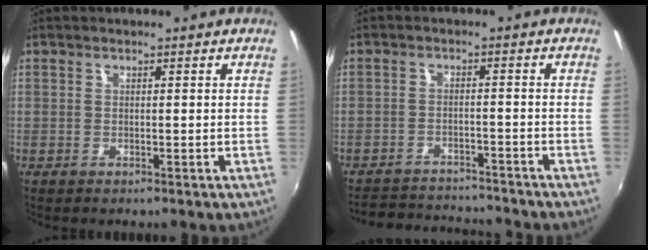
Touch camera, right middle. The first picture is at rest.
{"total": 11.2, "force": [-10.6, 1.9, 3.0], "torque": [-0.078, 0.004, -0.154]}